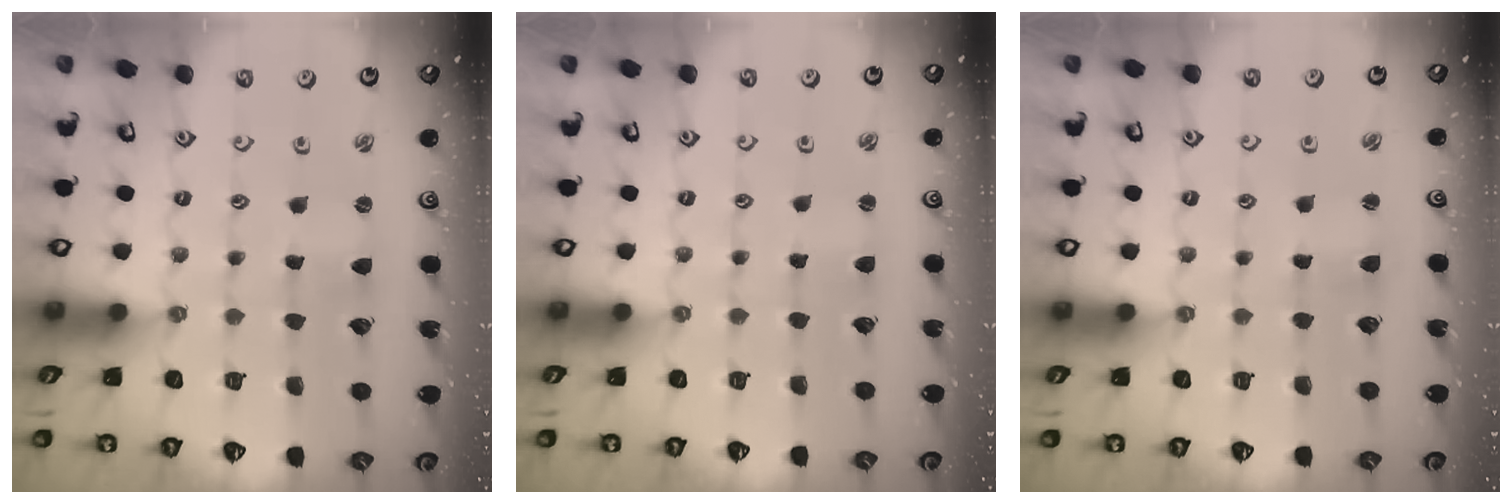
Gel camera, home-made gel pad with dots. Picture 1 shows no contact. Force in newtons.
{"total": 2.2, "press": 2.2, "slide": 0.2}
{"total": 1.5, "press": 1.5, "slide": 0.3}